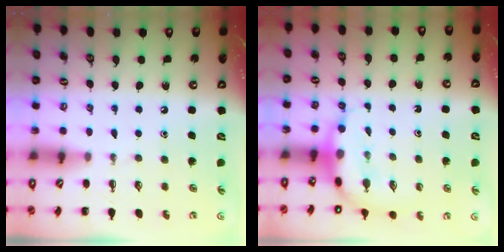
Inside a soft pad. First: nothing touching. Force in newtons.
{"total": 6.9, "press": 6.7, "slide": 1.8}